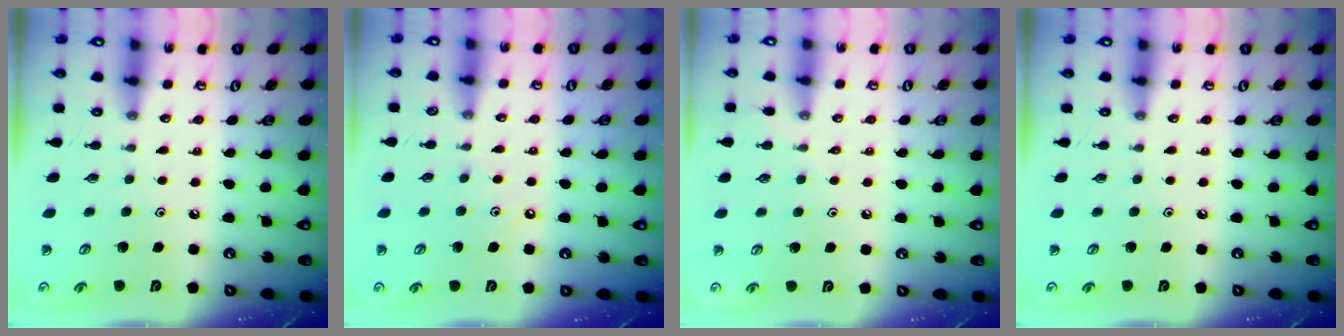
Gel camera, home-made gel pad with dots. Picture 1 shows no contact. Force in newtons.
{"total": 4.2, "press": 4.2, "slide": 0.7}
{"total": 2.8, "press": 2.8, "slide": 0.4}
{"total": 0.0}